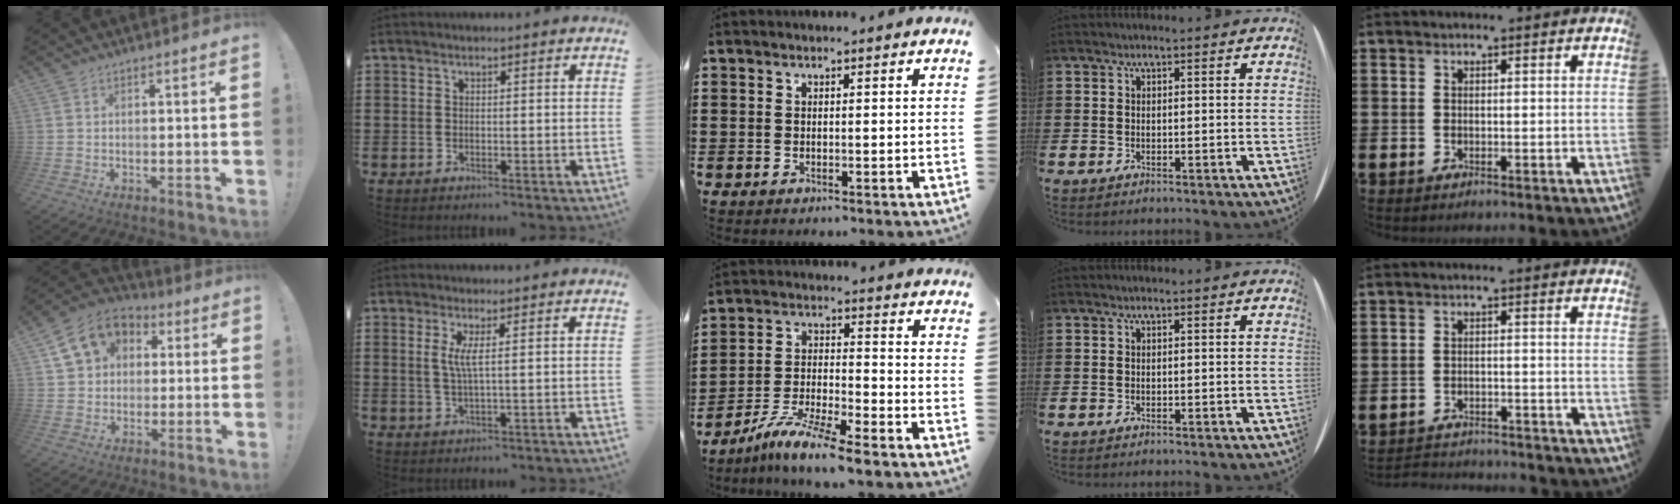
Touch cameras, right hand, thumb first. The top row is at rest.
{"thumb": {"total": 13.3, "force": [4.8, 10.8, 6.1], "torque": [-0.086, -0.011, 0.096]}, "index": {"total": 3.0, "force": [0.6, -0.1, 3.0], "torque": [-0.062, -0.006, 0.009]}, "middle": {"total": 8.4, "force": [-7.3, 0.0, 4.2], "torque": [-0.088, -0.006, -0.141]}, "little": {"total": 2.5, "force": [-2.5, 0.0, -0.3], "torque": [-0.003, 0.001, -0.055]}}